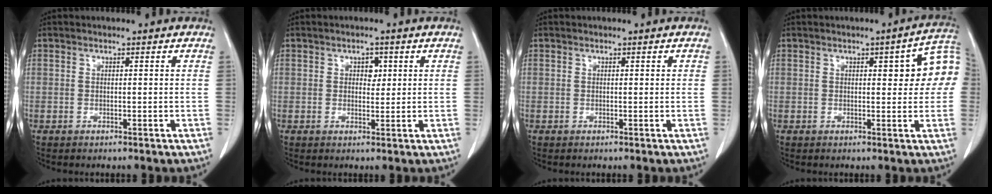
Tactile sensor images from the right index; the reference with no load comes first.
{"total": 2.1, "force": [0.7, 1.4, 1.4], "torque": [-0.016, 0.001, 0.010]}
{"total": 0.5, "force": [0.1, 0.2, 0.4], "torque": [-0.007, 0.002, 0.004]}
{"total": 8.1, "force": [1.6, 2.1, 7.6], "torque": [-0.090, 0.022, 0.015]}